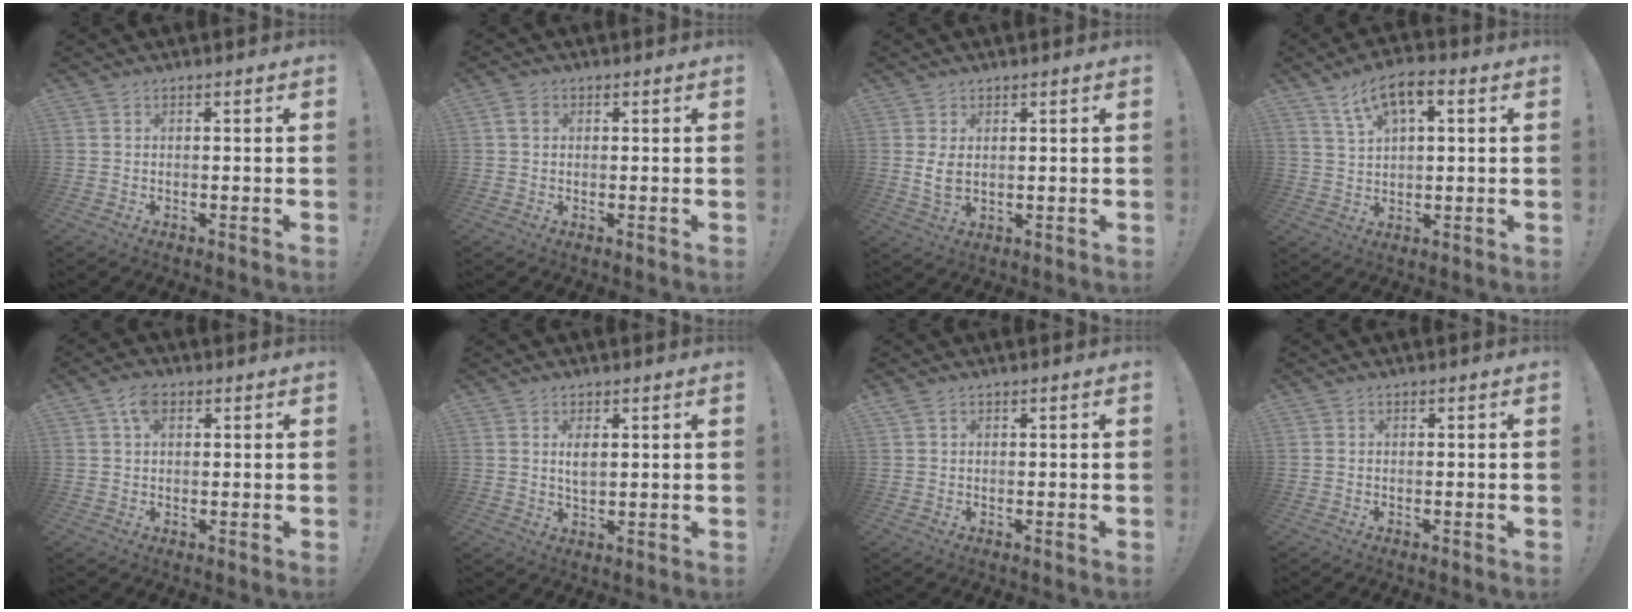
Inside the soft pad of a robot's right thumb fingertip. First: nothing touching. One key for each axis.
{"total": 3.0, "fx": 1.0, "fy": 2.3, "fz": 1.7, "tx": -0.027, "ty": 0.004, "tz": 0.018}
{"total": 4.7, "fx": 1.1, "fy": 2.7, "fz": 3.7, "tx": -0.060, "ty": -0.008, "tz": 0.017}
{"total": 9.3, "fx": 4.1, "fy": 4.4, "fz": 7.0, "tx": -0.116, "ty": -0.007, "tz": 0.078}
{"total": 4.8, "fx": 1.9, "fy": 2.9, "fz": 3.4, "tx": -0.057, "ty": 0.004, "tz": 0.034}
{"total": 3.6, "fx": 1.3, "fy": 2.3, "fz": 2.5, "tx": -0.032, "ty": -0.006, "tz": 0.019}
{"total": 1.1, "fx": 0.9, "fy": 0.5, "fz": 0.5, "tx": -0.011, "ty": 0.002, "tz": 0.018}
{"total": 0.0}